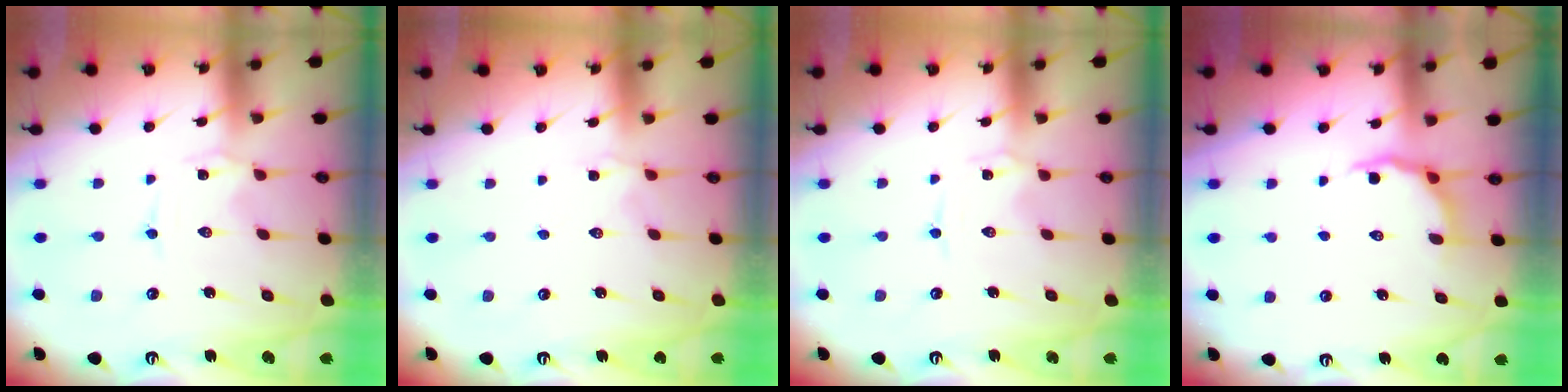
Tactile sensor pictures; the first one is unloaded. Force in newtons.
{"total": 1.8, "press": 1.8, "slide": 0.3}
{"total": 0.0}
{"total": 5.1, "press": 4.6, "slide": 2.2}